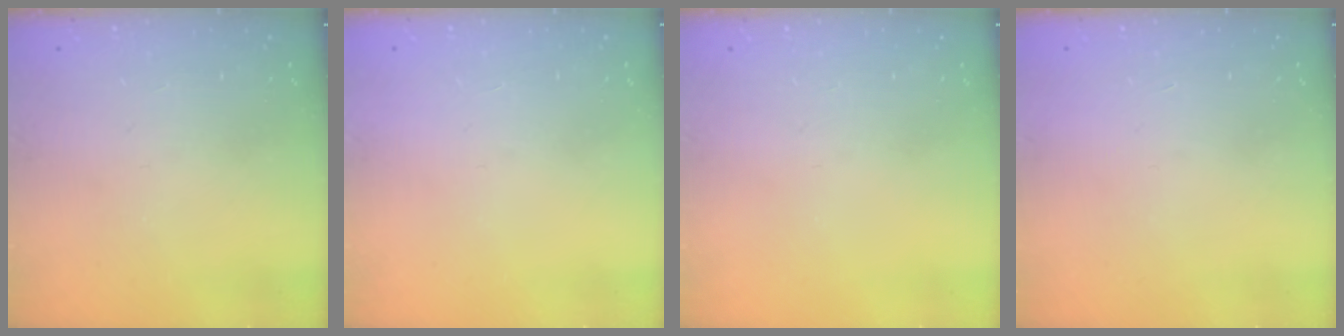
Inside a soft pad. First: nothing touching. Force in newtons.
{"total": 1.6, "press": 1.6, "slide": 0.1}
{"total": 0.0}
{"total": 1.5, "press": 1.5, "slide": 0.1}